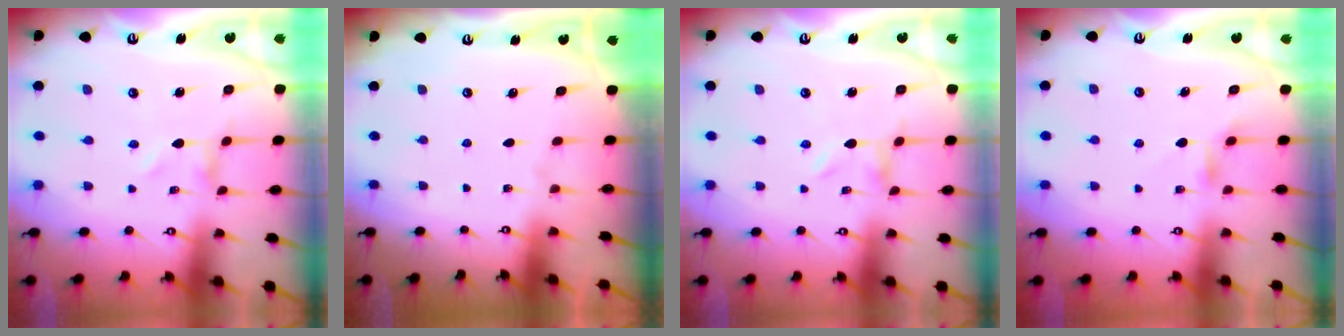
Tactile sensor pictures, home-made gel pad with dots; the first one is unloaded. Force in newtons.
{"total": 0.0}
{"total": 0.0}
{"total": 2.9, "press": 2.9, "slide": 0.4}